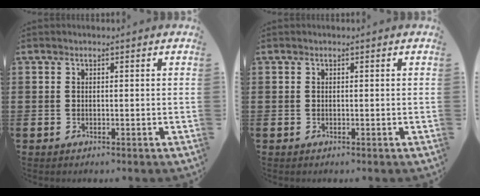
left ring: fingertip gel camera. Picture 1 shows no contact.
{"total": 0.0}